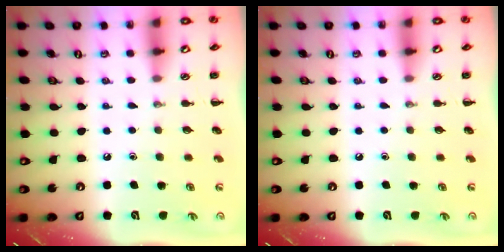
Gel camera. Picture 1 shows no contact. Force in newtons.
{"total": 0.0}